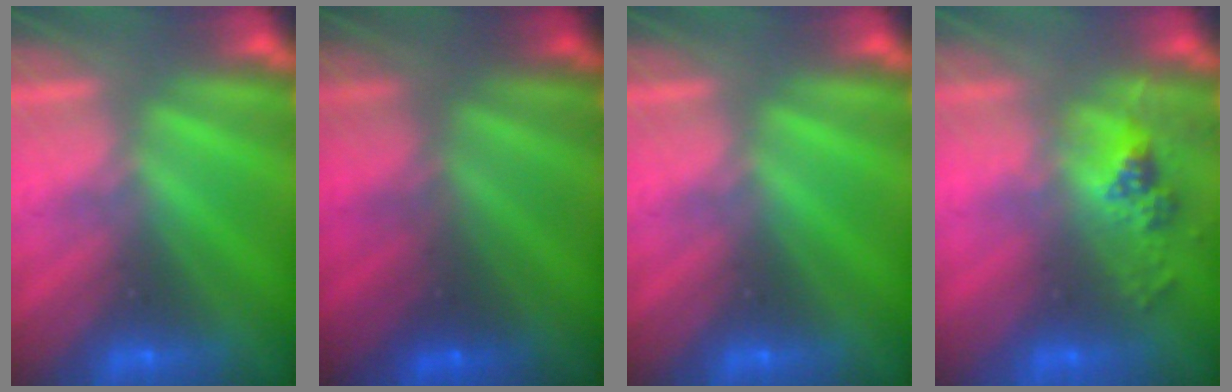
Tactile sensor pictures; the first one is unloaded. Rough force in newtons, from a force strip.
{"total": 1.9}
{"total": 0.0}
{"total": 2.5}